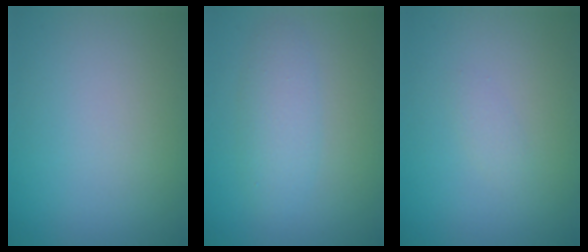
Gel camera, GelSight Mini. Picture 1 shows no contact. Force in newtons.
{"total": 2.8, "press": 2.8, "slide": 0.1}
{"total": 0.8, "press": 0.8, "slide": 0.1}